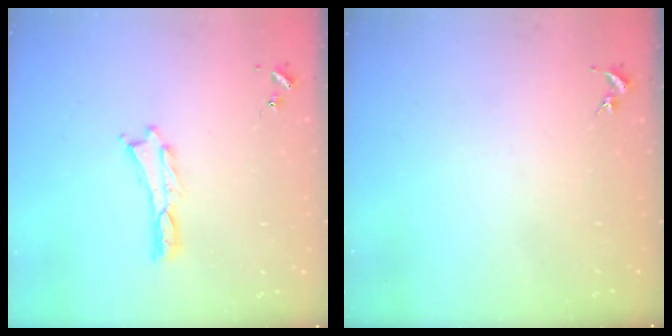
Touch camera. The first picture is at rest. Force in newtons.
{"total": 0.0}